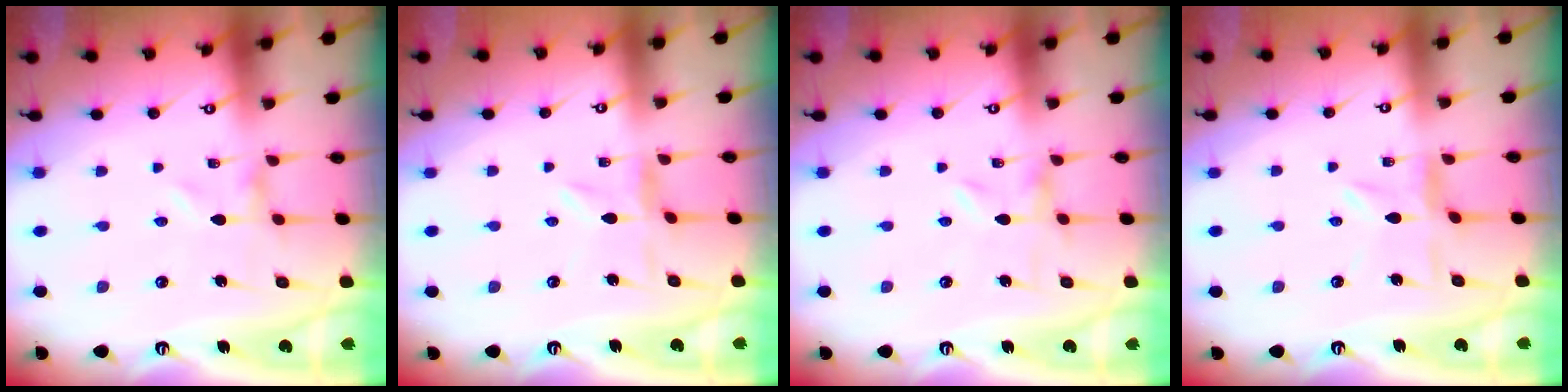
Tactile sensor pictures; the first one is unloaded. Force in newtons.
{"total": 0.7, "press": 0.7, "slide": 0.2}
{"total": 0.0}
{"total": 2.8, "press": 2.7, "slide": 0.3}